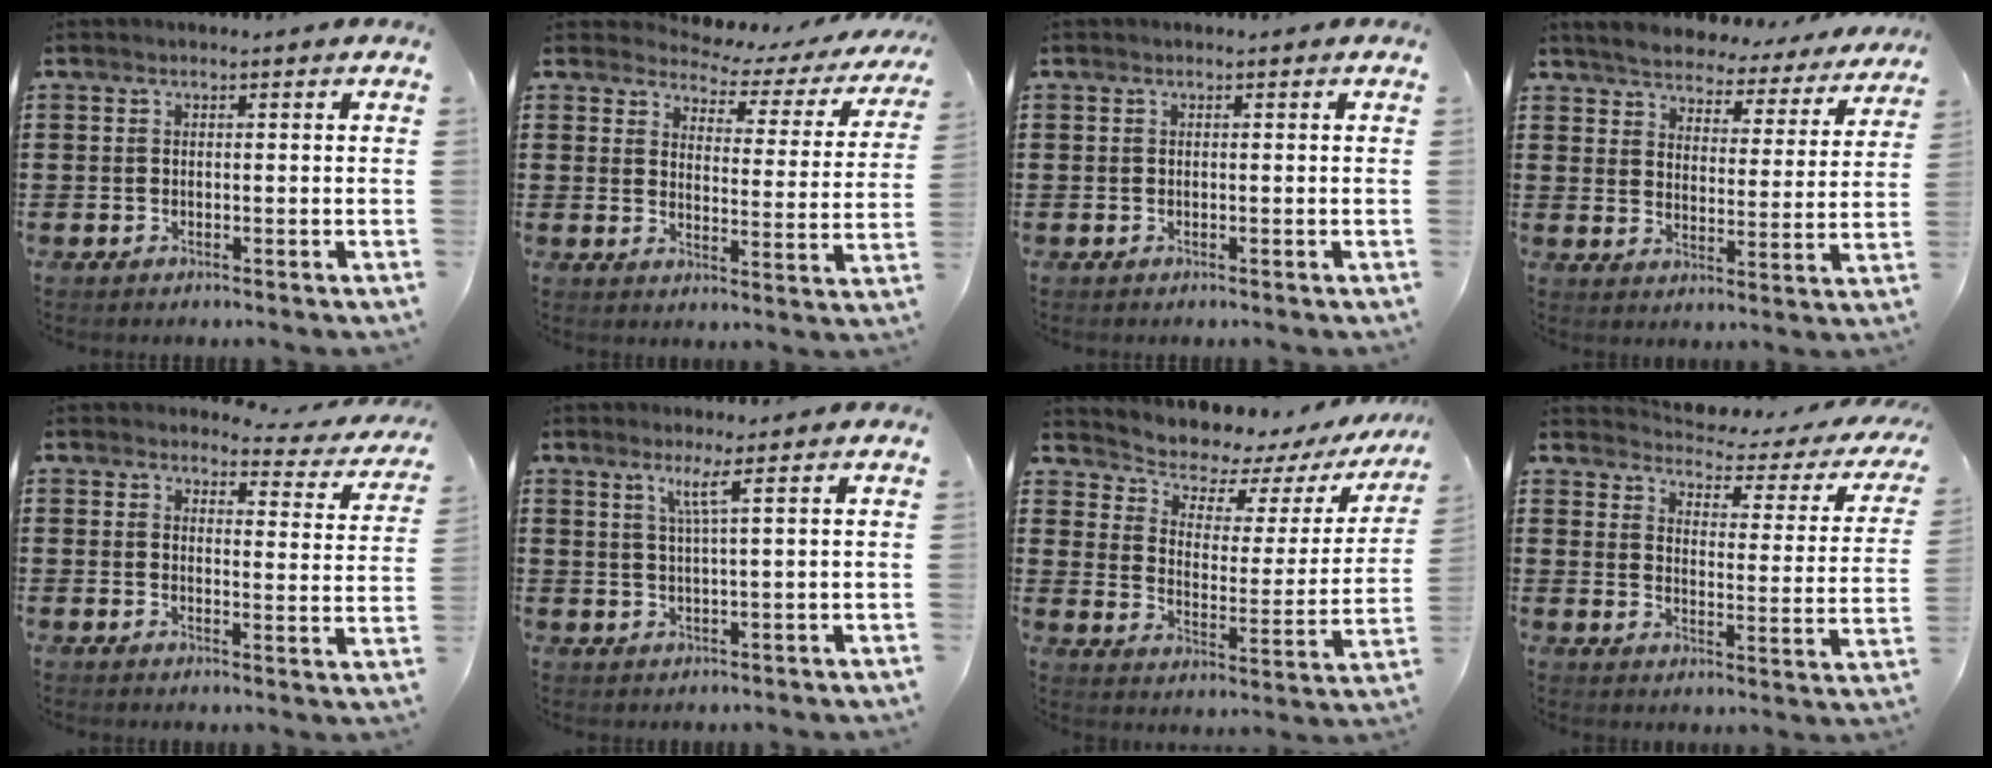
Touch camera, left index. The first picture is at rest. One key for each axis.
{"total": 3.0, "fx": 2.8, "fy": 1.0, "fz": 0.6, "tx": -0.025, "ty": -0.025, "tz": 0.038}
{"total": 0.0}
{"total": 4.6, "fx": 4.5, "fy": 0.3, "fz": 0.1, "tx": -0.031, "ty": -0.036, "tz": 0.075}
{"total": 3.7, "fx": 3.4, "fy": 0.9, "fz": 1.0, "tx": -0.030, "ty": -0.016, "tz": 0.058}
{"total": 3.1, "fx": 1.5, "fy": -0.4, "fz": 2.8, "tx": -0.059, "ty": -0.007, "tz": 0.024}
{"total": 4.7, "fx": 4.2, "fy": 1.9, "fz": 1.0, "tx": -0.041, "ty": -0.038, "tz": 0.064}
{"total": 2.7, "fx": 2.5, "fy": 0.4, "fz": 0.9, "tx": -0.039, "ty": -0.025, "tz": 0.033}